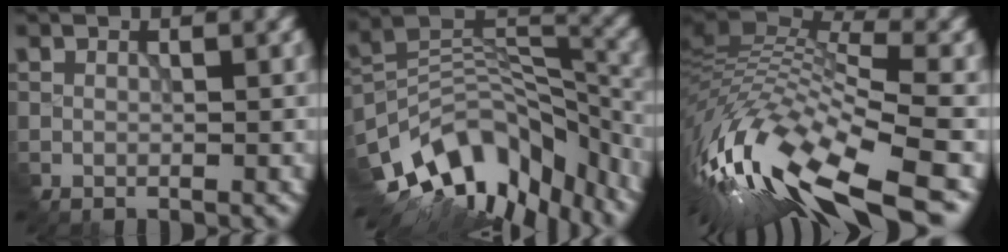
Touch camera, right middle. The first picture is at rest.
{"total": 13.1, "force": [-8.8, 6.8, 6.9], "torque": [-0.133, 0.007, -0.148]}
{"total": 14.7, "force": [-4.9, 5.1, 12.9], "torque": [-0.274, 0.009, -0.080]}